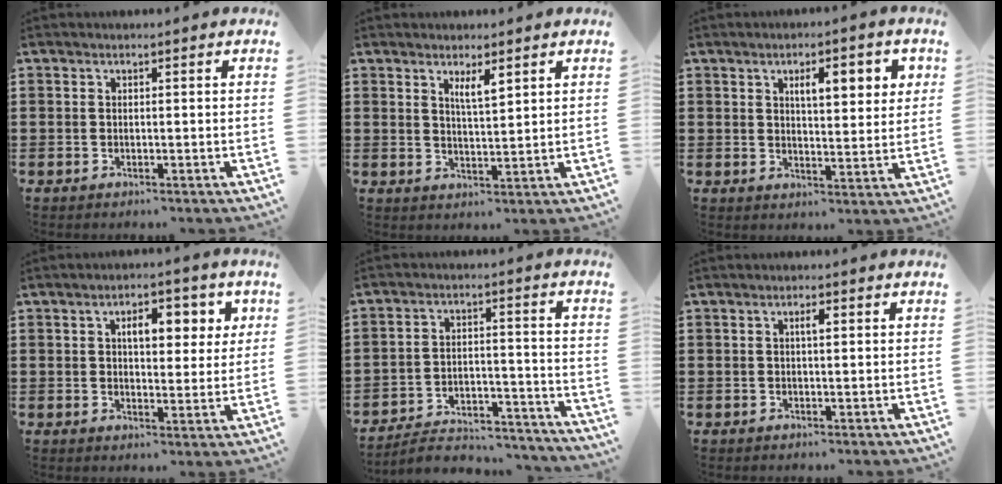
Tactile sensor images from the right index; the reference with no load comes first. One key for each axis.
{"total": 3.0, "fx": 1.9, "fy": 0.6, "fz": 2.3, "tx": -0.048, "ty": 0.004, "tz": 0.032}
{"total": 5.7, "fx": 2.3, "fy": 1.9, "fz": 4.9, "tx": -0.077, "ty": -0.001, "tz": 0.032}
{"total": 6.2, "fx": 2.4, "fy": 2.9, "fz": 5.0, "tx": -0.075, "ty": 0.000, "tz": 0.031}
{"total": 4.9, "fx": -4.7, "fy": 0.9, "fz": 1.3, "tx": -0.022, "ty": 0.008, "tz": -0.094}
{"total": 1.7, "fx": 0.5, "fy": 0.4, "fz": 1.6, "tx": -0.032, "ty": 0.005, "tz": 0.006}